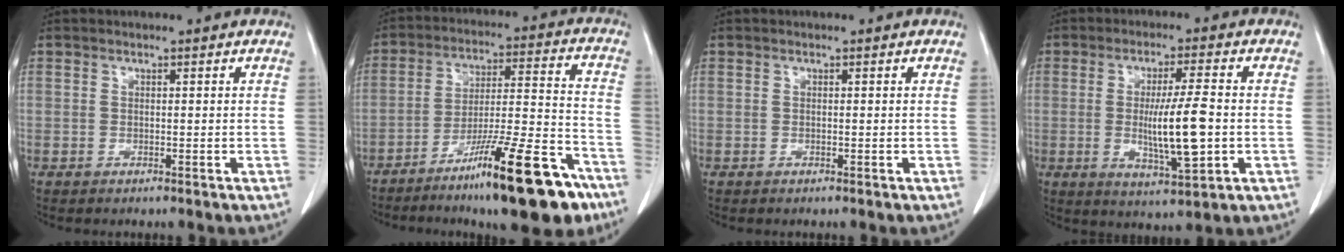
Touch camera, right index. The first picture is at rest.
{"total": 18.8, "force": [-12.3, 2.0, 14.0], "torque": [-0.198, 0.003, -0.200]}
{"total": 0.0}
{"total": 9.9, "force": [-1.0, 0.8, 9.8], "torque": [-0.169, -0.016, -0.016]}